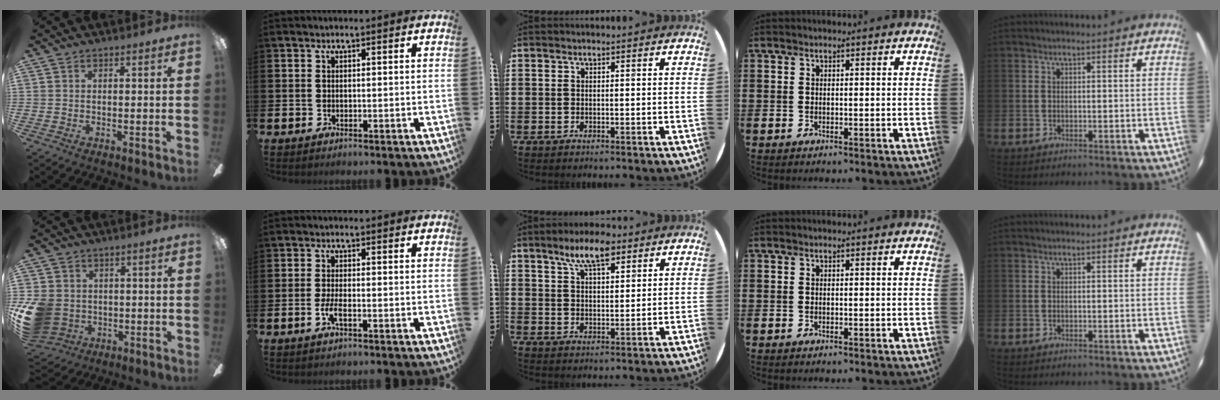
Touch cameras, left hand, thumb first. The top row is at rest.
{"thumb": {"total": 12.0, "force": [-2.0, 10.3, 5.7], "torque": [-0.151, 0.018, -0.032]}, "index": {"total": 2.1, "force": [-0.8, 0.4, 1.8], "torque": [-0.035, 0.001, -0.015]}, "middle": {"total": 6.9, "force": [4.9, 2.5, 4.1], "torque": [-0.075, -0.008, 0.084]}}